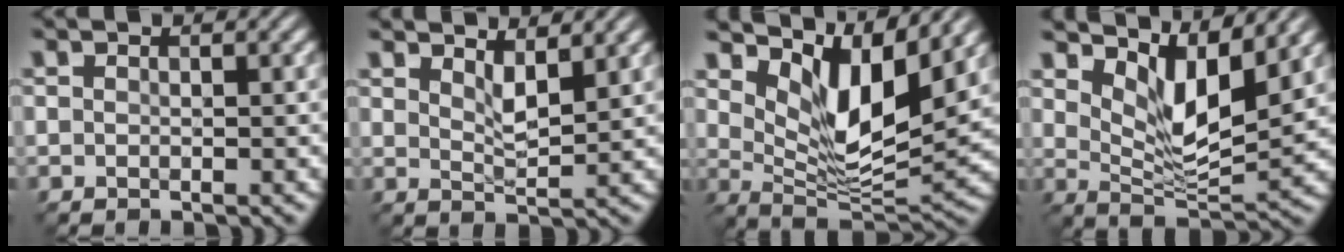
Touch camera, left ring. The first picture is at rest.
{"total": 2.1, "force": [1.8, 0.3, 1.2], "torque": [-0.024, -0.004, 0.033]}
{"total": 7.6, "force": [4.1, 2.7, 5.8], "torque": [-0.108, -0.015, 0.072]}
{"total": 5.6, "force": [3.4, 1.9, 4.0], "torque": [-0.079, -0.013, 0.060]}